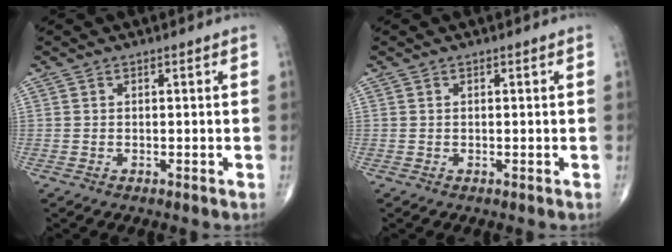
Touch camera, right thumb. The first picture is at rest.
{"total": 0.0}